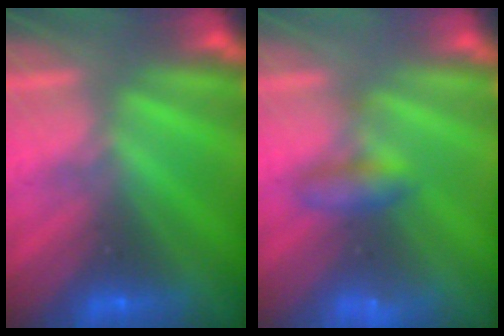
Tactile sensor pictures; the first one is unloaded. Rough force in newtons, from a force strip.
{"total": 2.0}